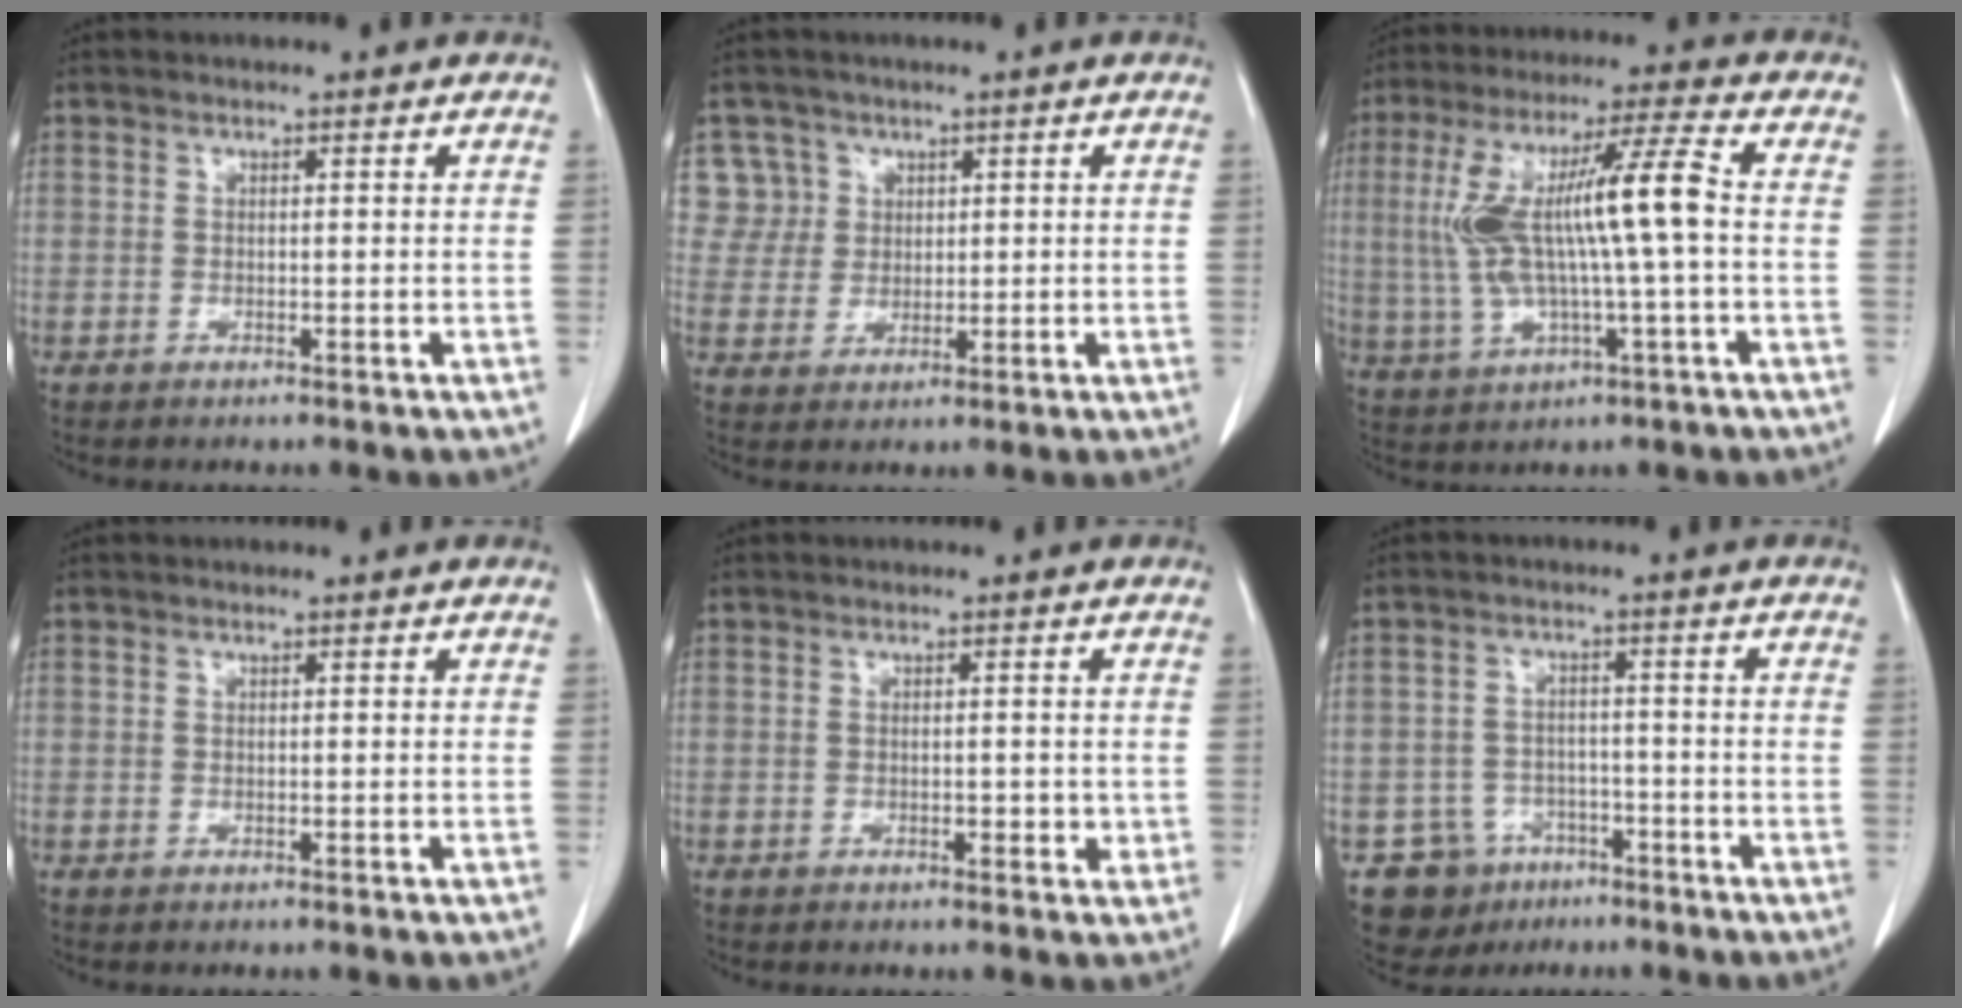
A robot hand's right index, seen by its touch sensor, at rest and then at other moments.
{"total": 5.3, "force": [2.3, 4.8, -0.5], "torque": [0.026, 0.009, 0.049]}
{"total": 13.8, "force": [0.5, 1.2, 13.8], "torque": [-0.279, 0.022, 0.012]}
{"total": 0.0}
{"total": 2.0, "force": [-0.2, 0.9, 1.7], "torque": [-0.026, -0.001, 0.000]}
{"total": 7.6, "force": [-4.3, 6.2, 0.5], "torque": [-0.009, 0.015, -0.058]}